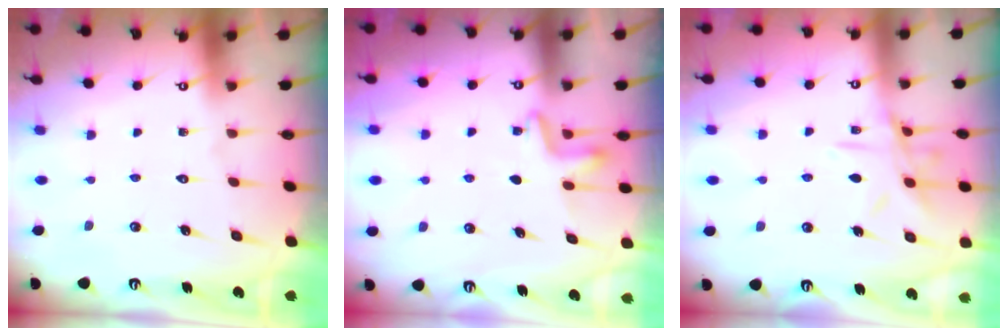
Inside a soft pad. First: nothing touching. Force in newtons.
{"total": 3.2, "press": 3.2, "slide": 0.4}
{"total": 10.8, "press": 10.8, "slide": 0.8}